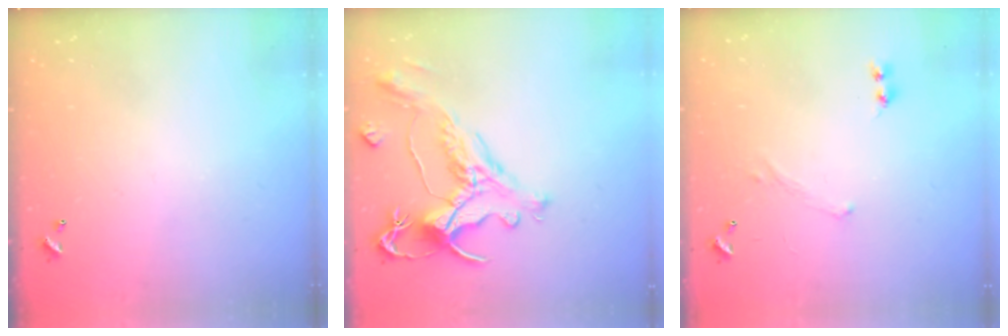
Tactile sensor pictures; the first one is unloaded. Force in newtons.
{"total": 1.8, "press": 1.2, "slide": 1.3}
{"total": 0.7, "press": 0.7, "slide": 0.3}